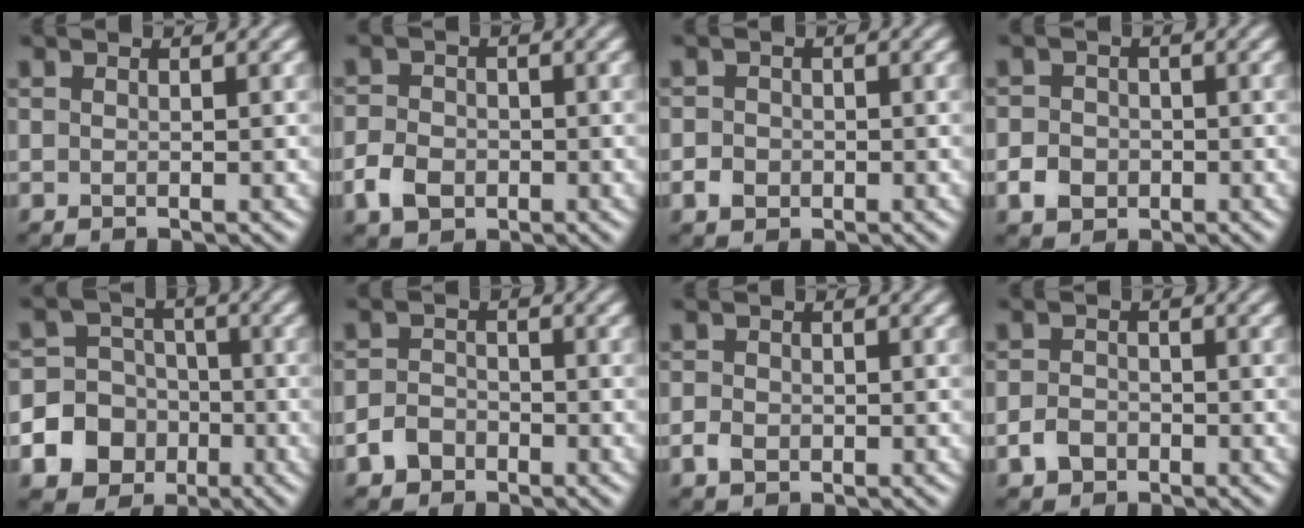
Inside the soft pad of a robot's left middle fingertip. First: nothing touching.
{"total": 3.4, "force": [-2.0, 2.4, 1.5], "torque": [-0.029, -0.003, -0.043]}
{"total": 1.6, "force": [-1.0, 1.3, 0.3], "torque": [0.007, 0.001, -0.018]}
{"total": 2.6, "force": [-1.4, 2.0, 0.8], "torque": [-0.009, 0.000, -0.029]}
{"total": 11.6, "force": [-5.0, 10.3, 2.0], "torque": [-0.066, -0.030, -0.090]}
{"total": 2.6, "force": [-2.0, 1.5, 0.5], "torque": [-0.008, 0.001, -0.040]}
{"total": 1.5, "force": [-1.0, 1.0, 0.4], "torque": [-0.005, -0.002, -0.019]}
{"total": 2.2, "force": [-1.6, 1.3, 0.6], "torque": [-0.008, -0.001, -0.032]}